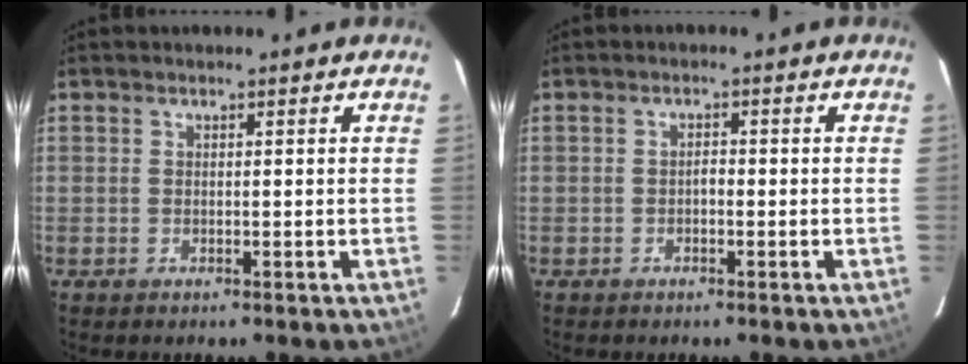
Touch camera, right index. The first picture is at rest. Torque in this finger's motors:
{"motor_torque": [0.33, -0.22, 0.18, 0.04]}